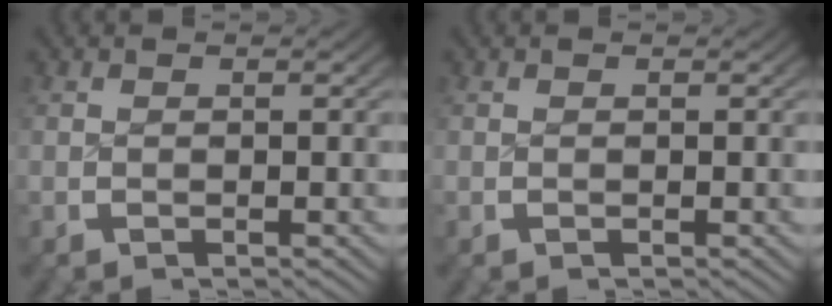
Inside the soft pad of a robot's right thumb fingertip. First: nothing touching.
{"total": 0.0}